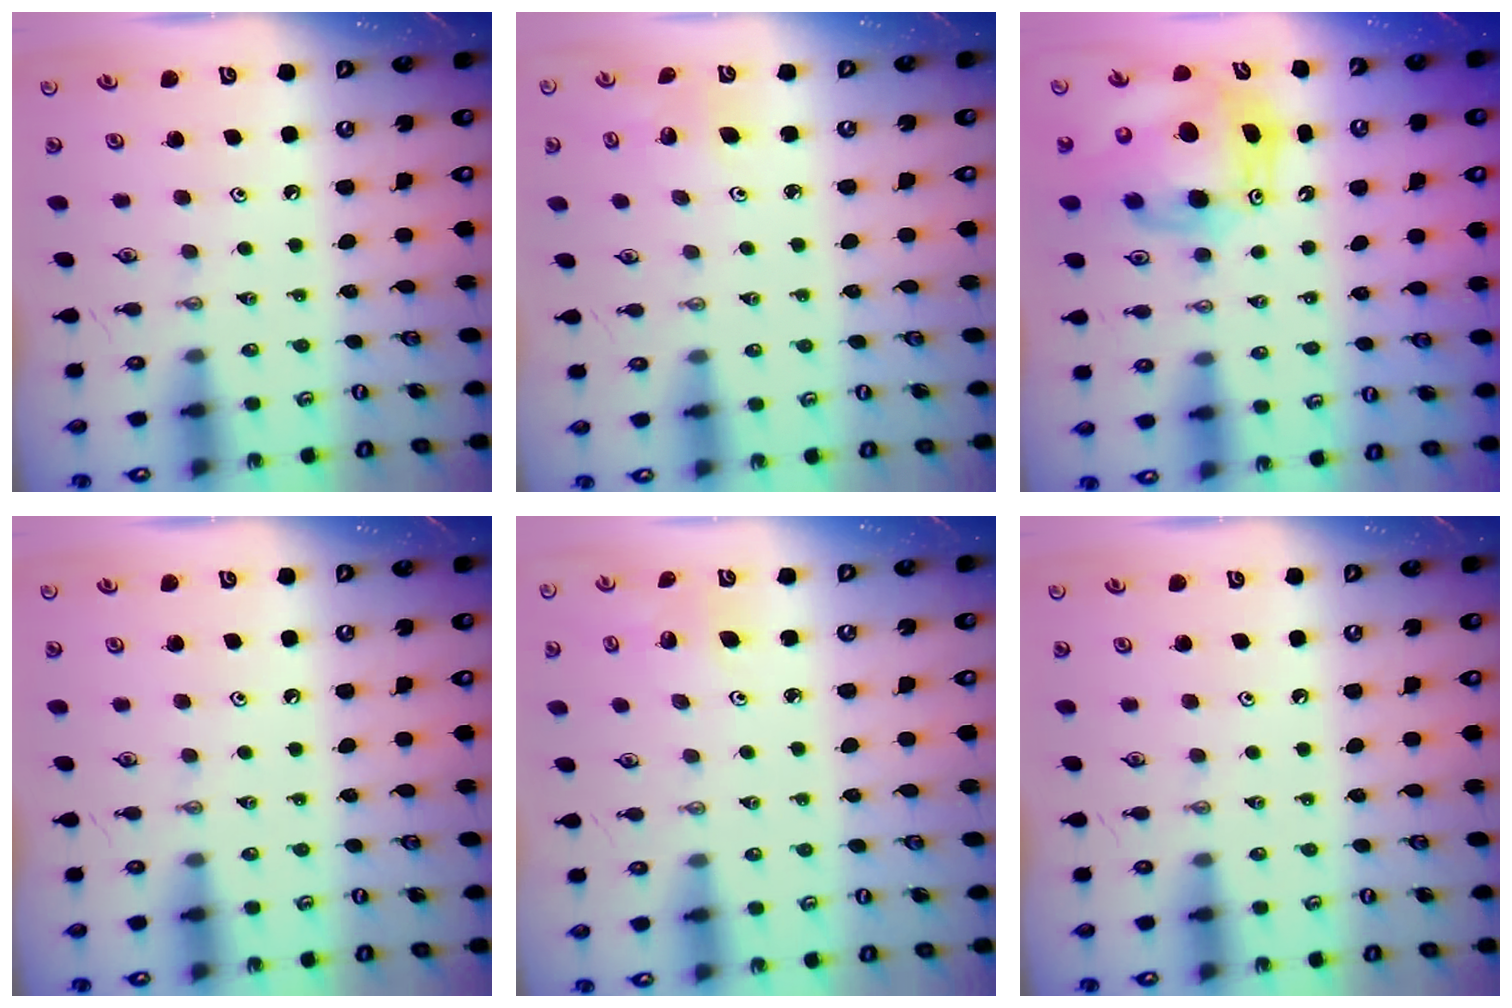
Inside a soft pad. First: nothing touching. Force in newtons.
{"total": 3.0, "press": 2.2, "slide": 2.0}
{"total": 13.9, "press": 13.6, "slide": 2.7}
{"total": 0.0}
{"total": 3.0, "press": 2.2, "slide": 2.0}
{"total": 0.0}